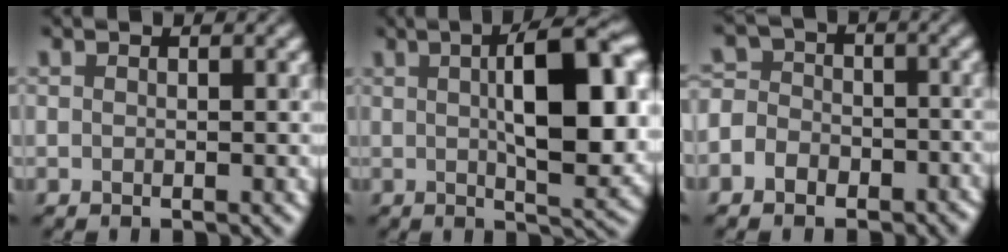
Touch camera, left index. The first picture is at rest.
{"total": 9.9, "force": [1.5, 3.2, 9.3], "torque": [-0.129, 0.005, 0.023]}
{"total": 7.1, "force": [-3.7, 5.7, 1.9], "torque": [-0.012, 0.001, -0.082]}